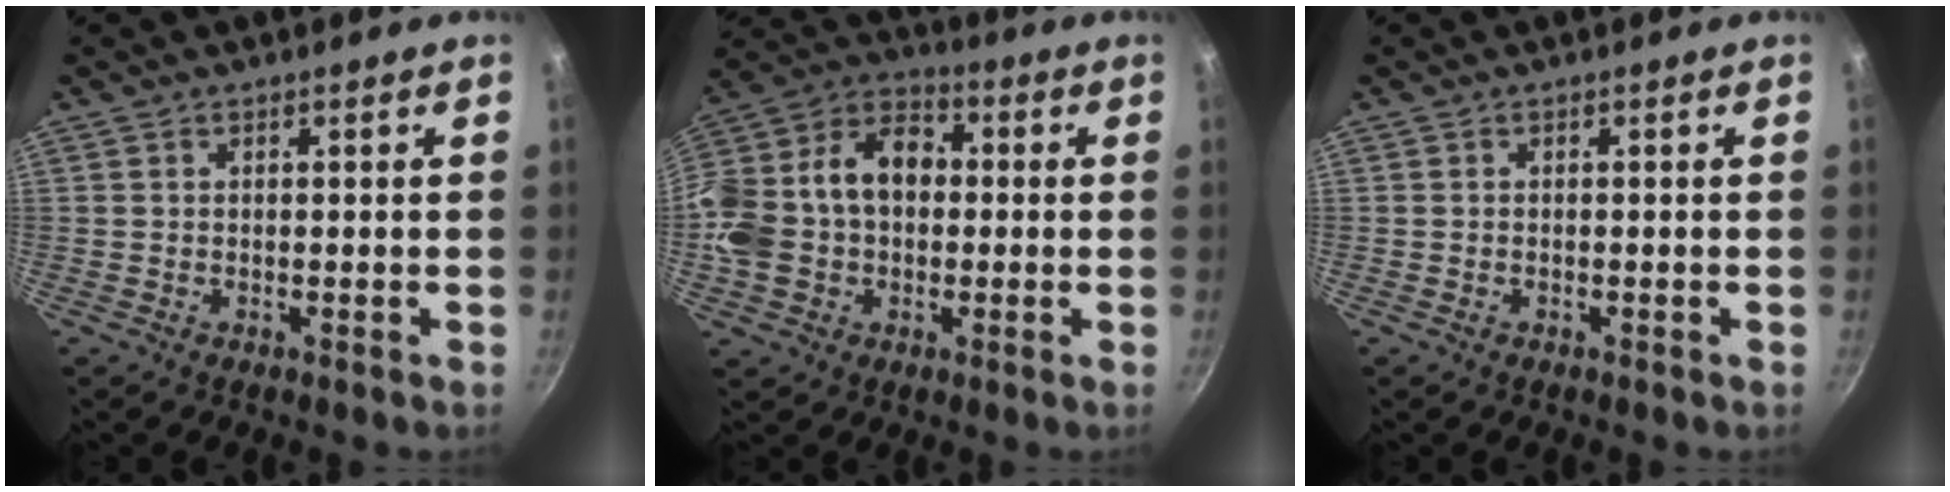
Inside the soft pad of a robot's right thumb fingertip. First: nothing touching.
{"total": 19.8, "force": [-0.4, 14.7, 13.2], "torque": [-0.238, 0.062, -0.018]}
{"total": 0.0}